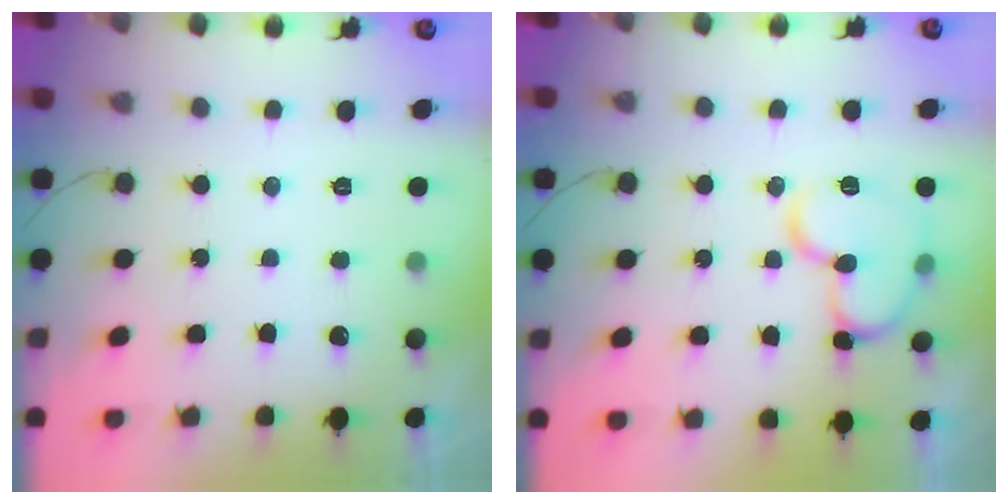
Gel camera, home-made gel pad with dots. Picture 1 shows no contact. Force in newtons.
{"total": 14.1, "press": 14.0, "slide": 1.8}